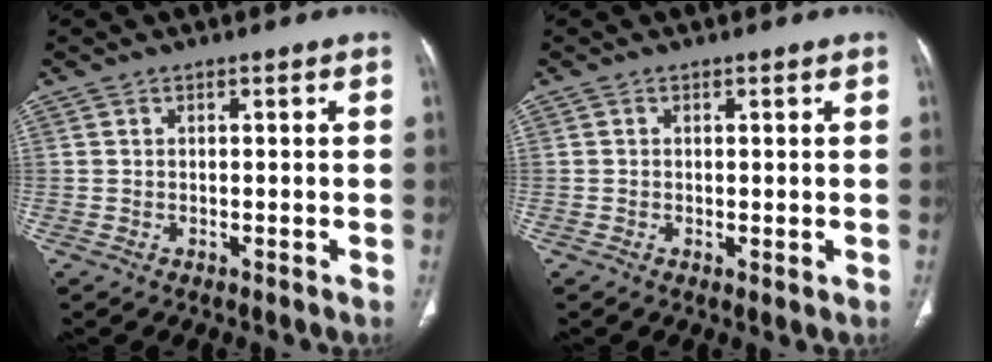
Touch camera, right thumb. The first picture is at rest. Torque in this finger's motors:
{"motor_torque": [-0.33, 0.00, 0.48, -0.10, -0.02]}